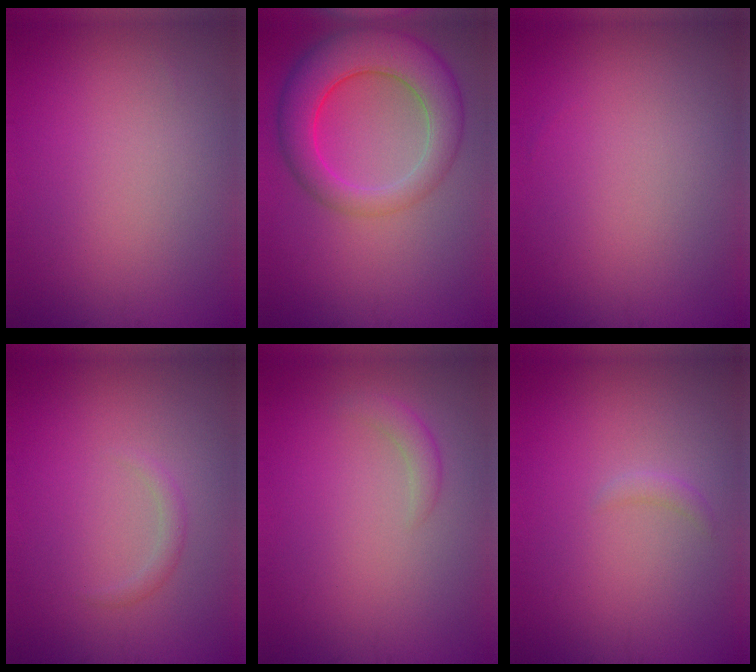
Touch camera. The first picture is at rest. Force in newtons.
{"total": 7.6, "press": 7.6, "slide": 0.3}
{"total": 0.0}
{"total": 1.0, "press": 1.0, "slide": 0.0}
{"total": 1.4, "press": 1.4, "slide": 0.1}
{"total": 0.8, "press": 0.8, "slide": 0.1}